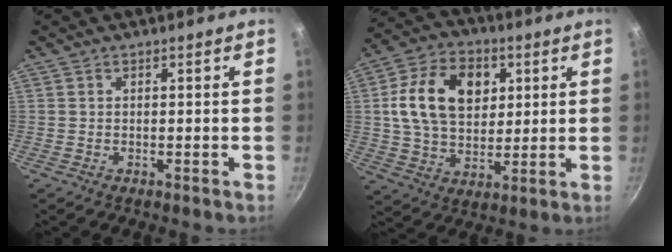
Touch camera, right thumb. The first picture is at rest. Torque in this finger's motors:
{"motor_torque": [0.90, 2.45, 0.77, -0.56, 0.15]}